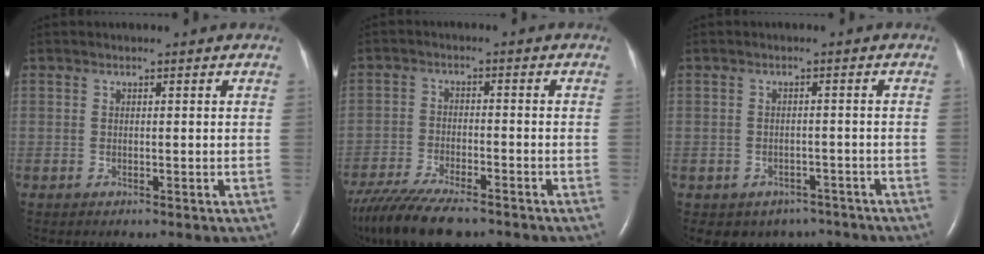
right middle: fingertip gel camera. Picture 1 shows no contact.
{"total": 13.2, "force": [-10.7, 2.8, 7.2], "torque": [-0.136, -0.030, -0.176]}
{"total": 6.1, "force": [-4.7, 3.8, 0.6], "torque": [0.001, 0.015, -0.055]}